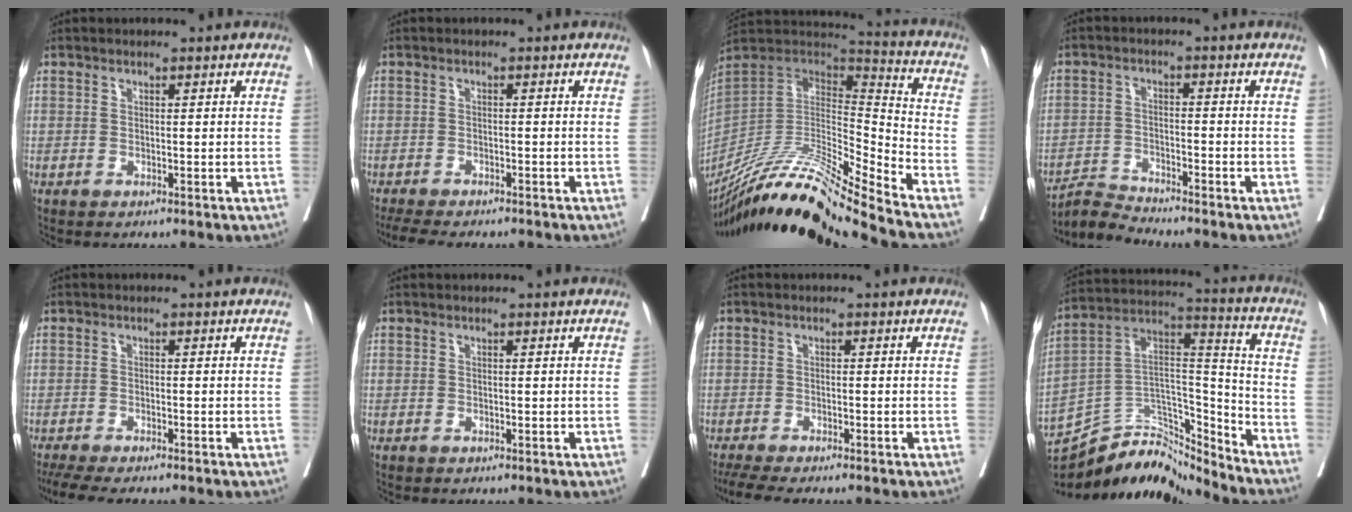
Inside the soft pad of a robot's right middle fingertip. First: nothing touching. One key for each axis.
{"total": 9.5, "fx": -8.3, "fy": 1.8, "fz": 4.2, "tx": -0.061, "ty": -0.009, "tz": -0.117}
{"total": 22.7, "fx": -19.9, "fy": -1.3, "fz": 11.0, "tx": -0.223, "ty": -0.014, "tz": -0.361}
{"total": 4.3, "fx": -4.0, "fy": -1.3, "fz": -0.9, "tx": 0.014, "ty": -0.013, "tz": -0.075}
{"total": 6.6, "fx": -5.5, "fy": 0.4, "fz": 3.5, "tx": -0.046, "ty": -0.015, "tz": -0.089}
{"total": 0.0}
{"total": 6.1, "fx": -5.2, "fy": 0.2, "fz": 3.3, "tx": -0.044, "ty": -0.015, "tz": -0.085}
{"total": 17.0, "fx": -16.6, "fy": 2.5, "fz": 2.7, "tx": -0.038, "ty": 0.061, "tz": -0.286}